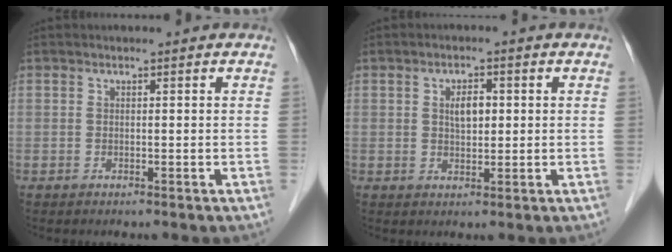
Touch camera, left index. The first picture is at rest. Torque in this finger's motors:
{"motor_torque": [0.23, 0.03, 0.05, 0.03]}